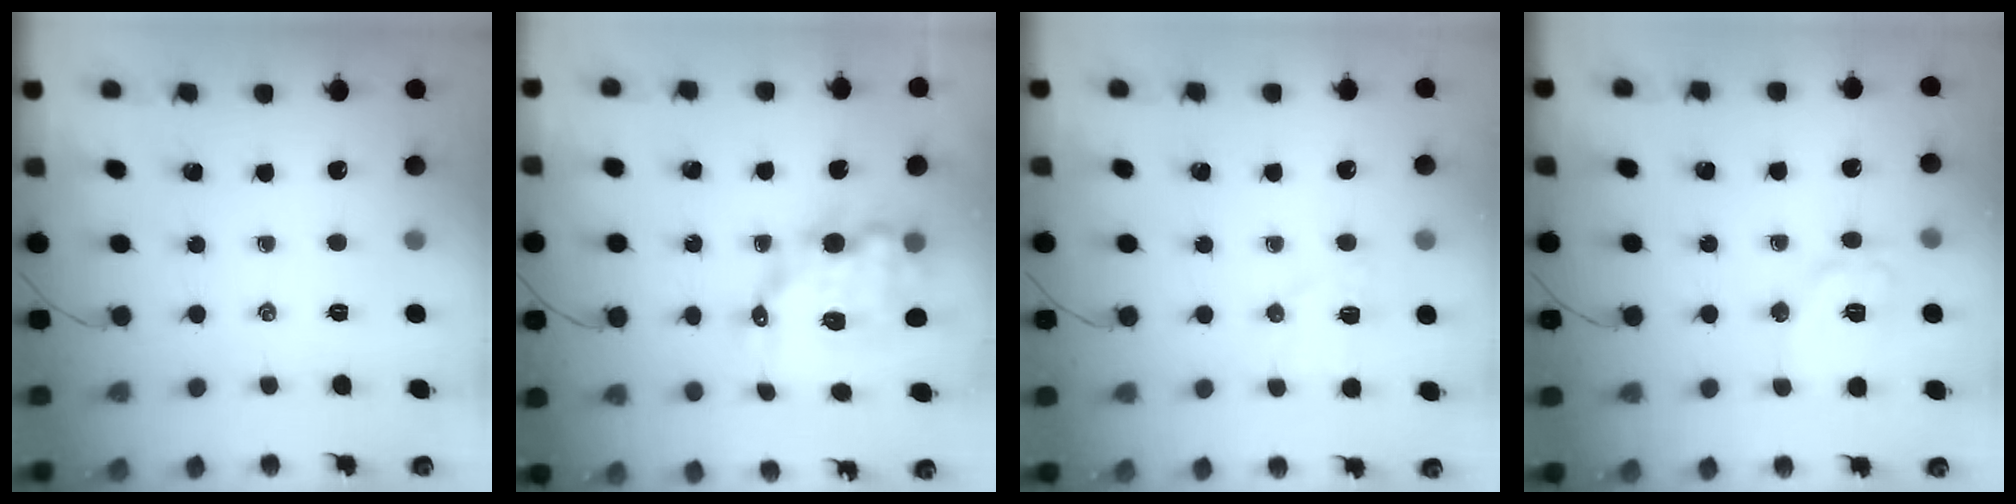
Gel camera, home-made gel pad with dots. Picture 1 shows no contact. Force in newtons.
{"total": 10.9, "press": 10.6, "slide": 2.6}
{"total": 5.4, "press": 5.4, "slide": 0.9}
{"total": 10.1, "press": 10.1, "slide": 0.9}